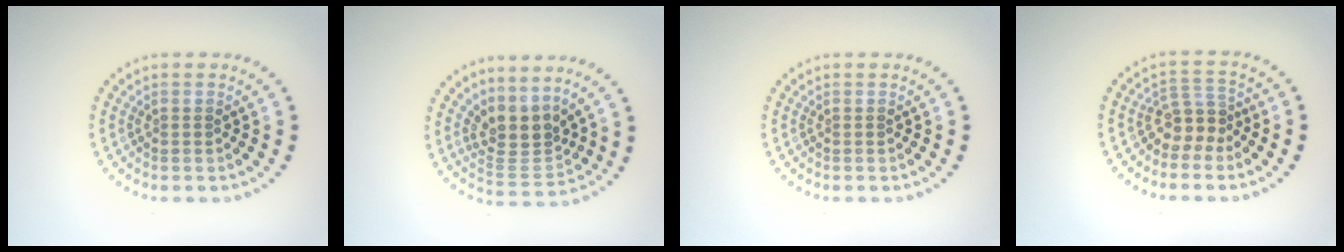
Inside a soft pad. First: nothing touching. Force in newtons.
{"total": 3.6, "press": 2.6, "slide": 2.4}
{"total": 0.0}
{"total": 2.7, "press": 1.9, "slide": 1.9}